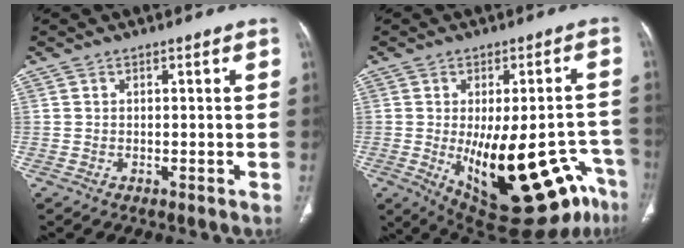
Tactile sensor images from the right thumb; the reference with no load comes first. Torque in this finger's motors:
{"motor_torque": [3.21, 1.80, 1.86, -0.24, 0.49]}